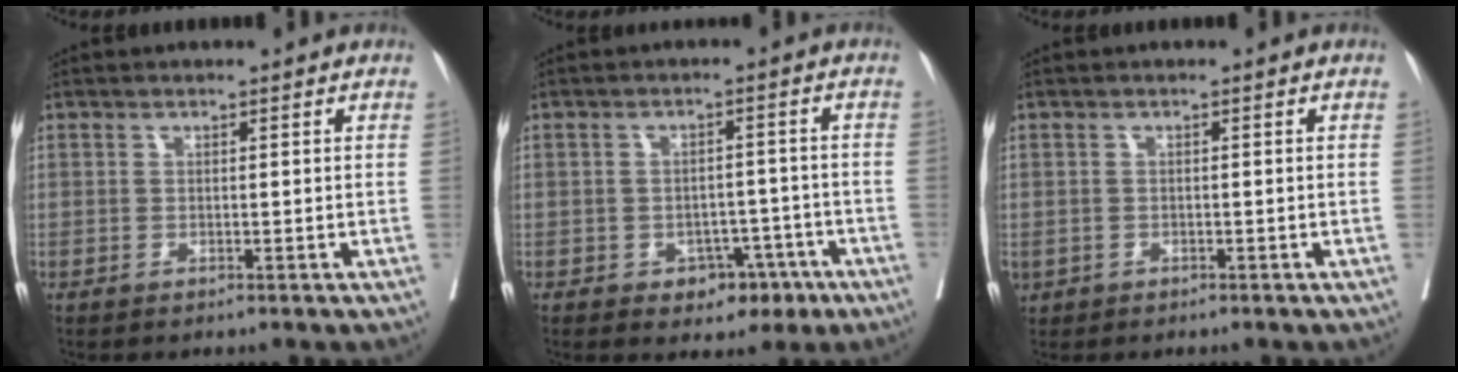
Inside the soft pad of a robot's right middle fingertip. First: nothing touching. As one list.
[{"total": 5.8, "force": [-3.0, 4.0, 3.0], "torque": [-0.025, 0.013, -0.034]}, {"total": 2.0, "force": [-1.0, 1.6, 0.8], "torque": [-0.021, -0.002, -0.012]}]